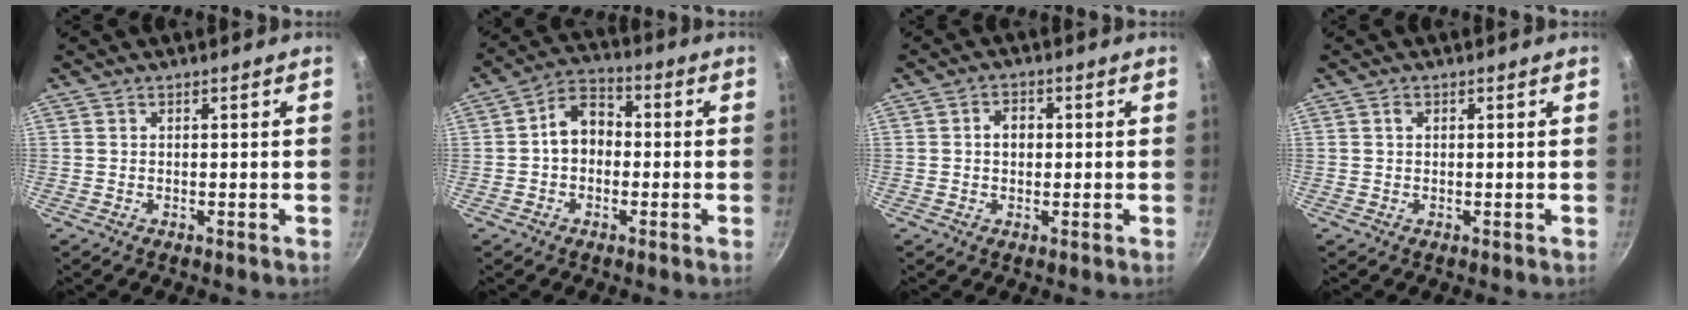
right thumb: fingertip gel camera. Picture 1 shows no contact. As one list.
[{"total": 7.5, "force": [-0.5, 5.7, 4.9], "torque": [-0.047, 0.028, -0.026]}, {"total": 2.7, "force": [0.2, 2.1, 1.7], "torque": [-0.014, 0.008, 0.000]}, {"total": 0.7, "force": [0.2, 0.5, 0.5], "torque": [-0.007, 0.004, 0.003]}]